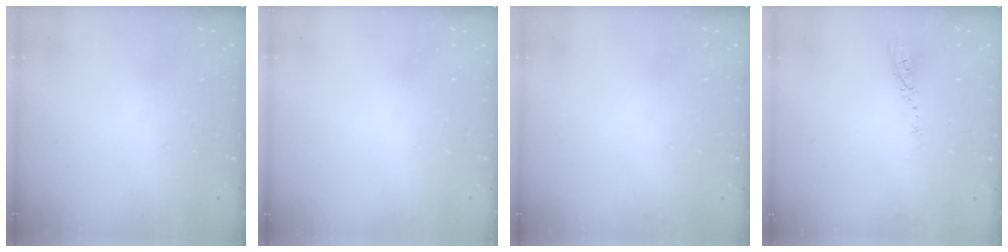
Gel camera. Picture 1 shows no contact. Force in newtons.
{"total": 0.0}
{"total": 0.0}
{"total": 3.5, "press": 3.4, "slide": 0.3}